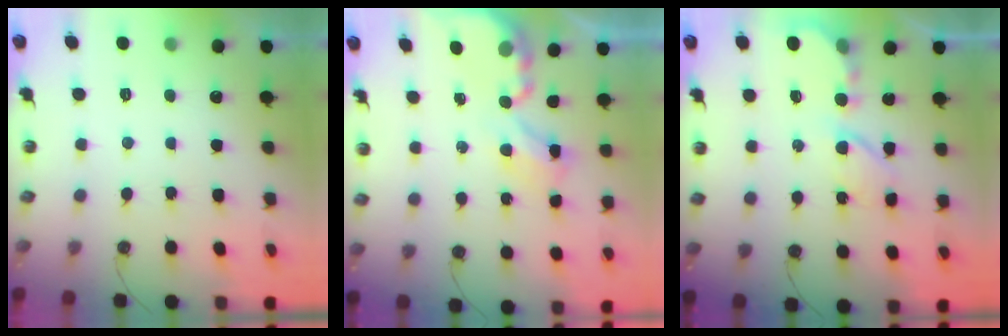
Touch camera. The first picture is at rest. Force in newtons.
{"total": 3.7, "press": 3.7, "slide": 0.2}
{"total": 5.7, "press": 5.7, "slide": 0.5}